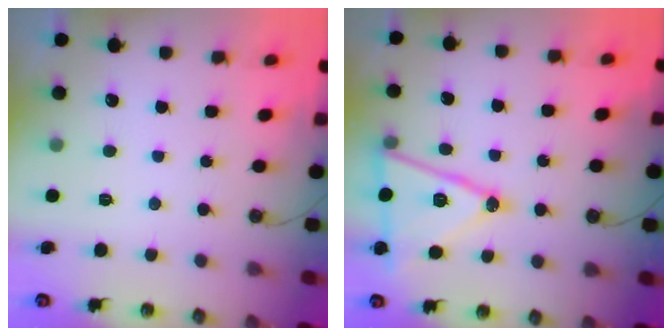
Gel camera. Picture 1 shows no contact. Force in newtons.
{"total": 16.7, "press": 16.4, "slide": 3.5}